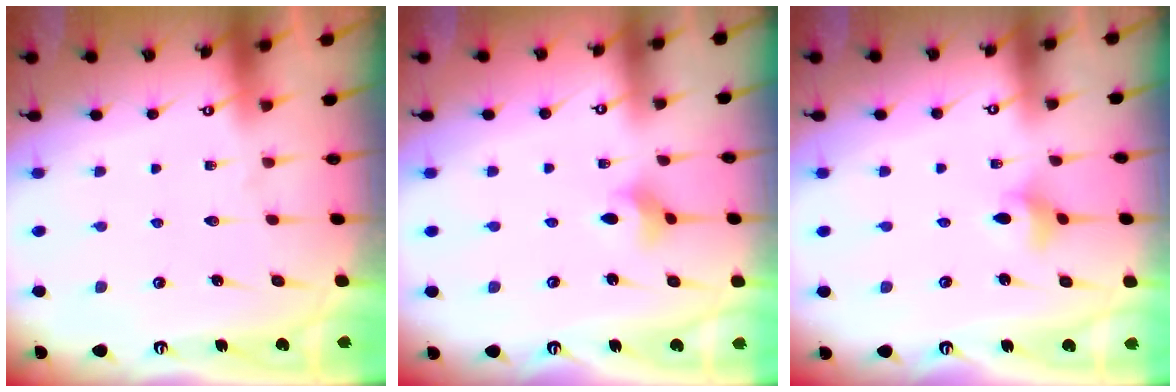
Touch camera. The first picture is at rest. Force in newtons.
{"total": 3.0, "press": 2.9, "slide": 0.7}
{"total": 3.0, "press": 3.0, "slide": 0.1}